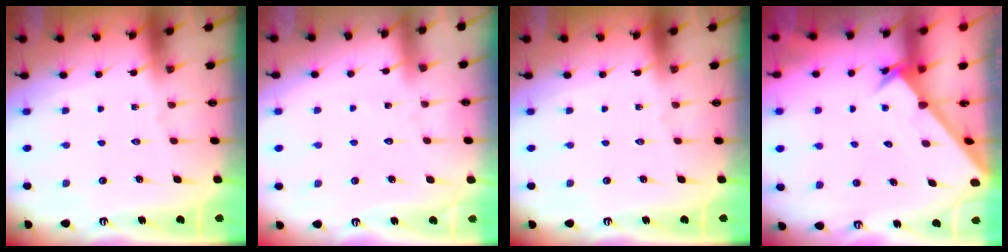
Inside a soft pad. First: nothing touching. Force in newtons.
{"total": 3.9, "press": 3.9, "slide": 0.3}
{"total": 0.0}
{"total": 2.4, "press": 2.4, "slide": 0.2}